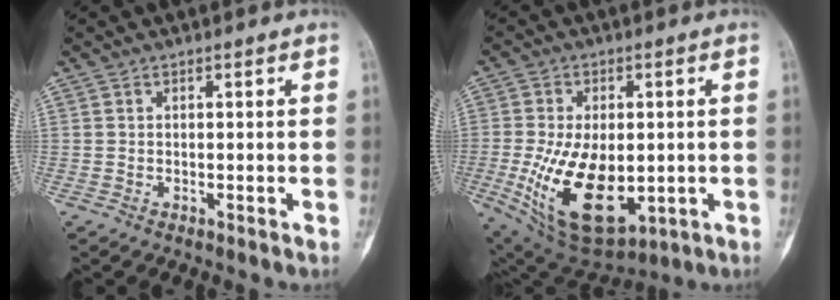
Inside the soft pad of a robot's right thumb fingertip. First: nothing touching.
{"total": 18.9, "force": [-3.1, 10.5, 15.3], "torque": [-0.262, -0.011, -0.024]}